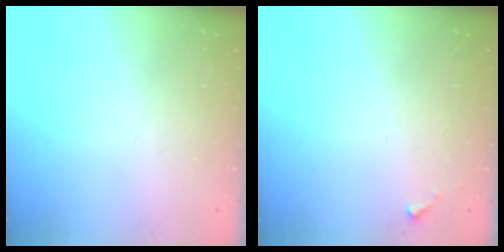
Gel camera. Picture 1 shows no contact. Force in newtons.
{"total": 2.8, "press": 2.8, "slide": 0.1}